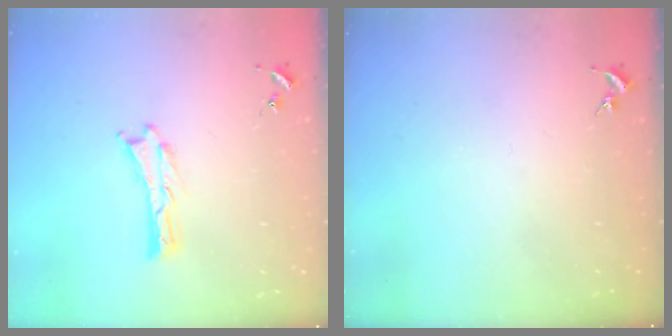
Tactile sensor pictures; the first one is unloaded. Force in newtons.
{"total": 0.0}